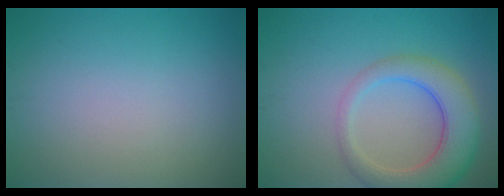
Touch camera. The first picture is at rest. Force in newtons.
{"total": 6.3, "press": 6.3, "slide": 0.6}